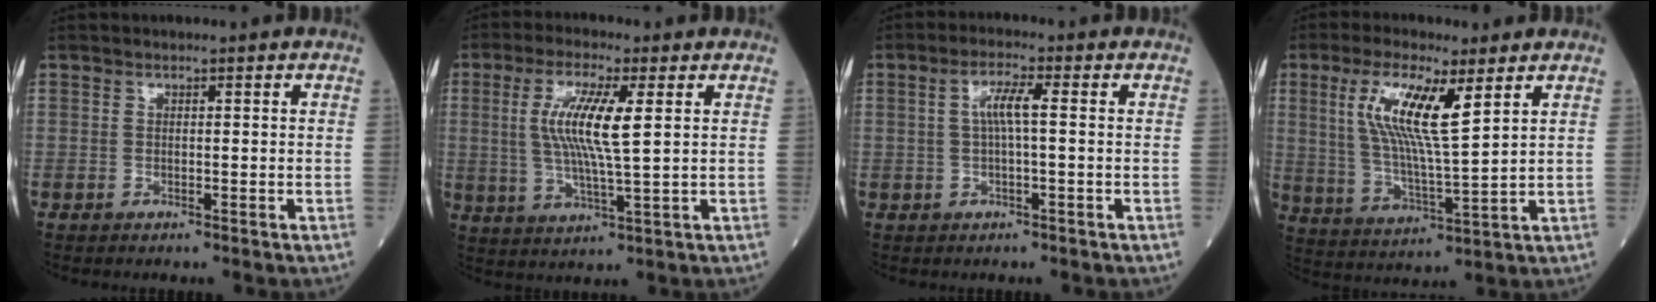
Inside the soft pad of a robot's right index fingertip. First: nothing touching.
{"total": 9.3, "force": [2.0, 0.6, 9.0], "torque": [-0.191, 0.000, 0.040]}
{"total": 3.8, "force": [0.5, 0.2, 3.7], "torque": [-0.074, 0.010, 0.011]}
{"total": 11.3, "force": [4.7, 1.3, 10.2], "torque": [-0.211, 0.001, 0.092]}